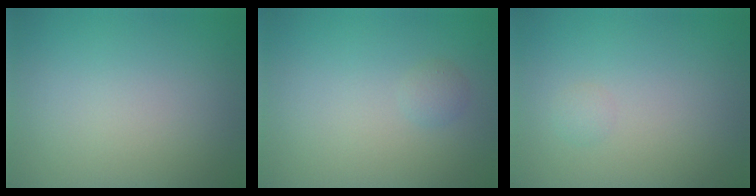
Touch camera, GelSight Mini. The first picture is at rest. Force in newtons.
{"total": 0.8, "press": 0.8, "slide": 0.0}
{"total": 0.7, "press": 0.7, "slide": 0.0}